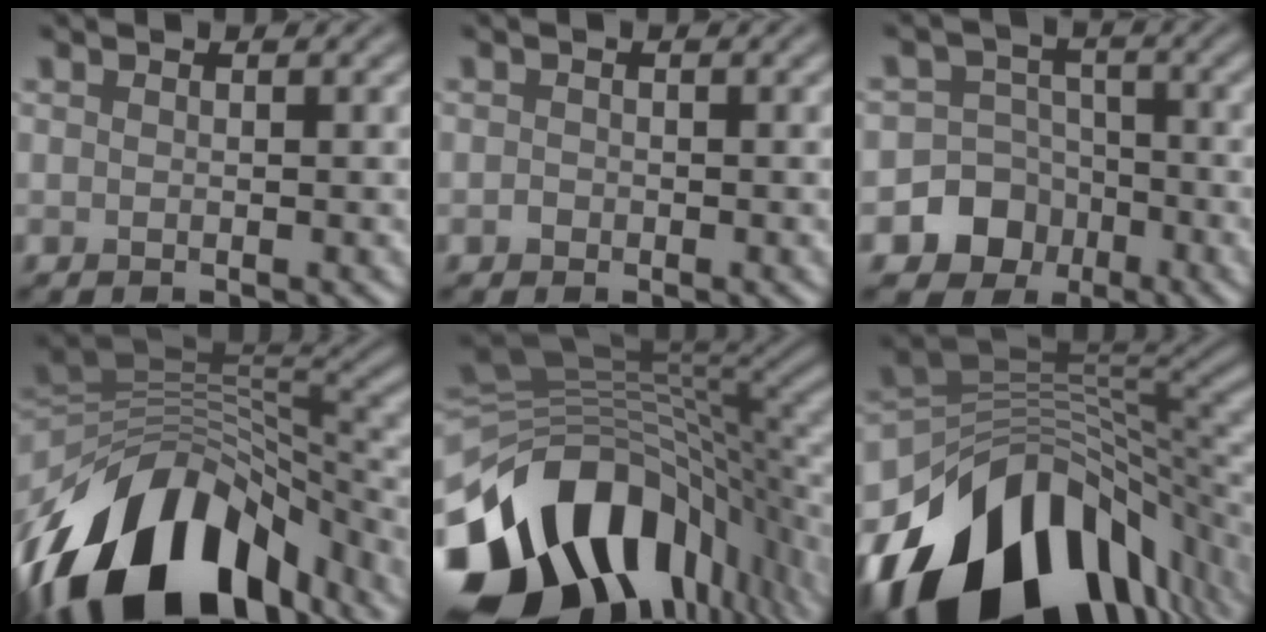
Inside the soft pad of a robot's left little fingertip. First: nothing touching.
{"total": 0.6, "force": [-0.4, 0.5, 0.2], "torque": [-0.002, -0.002, -0.008]}
{"total": 7.5, "force": [-3.6, 6.5, 1.2], "torque": [-0.003, -0.006, -0.089]}
{"total": 16.0, "force": [-9.1, 9.3, 9.2], "torque": [-0.168, 0.005, -0.148]}
{"total": 16.7, "force": [-7.3, 10.5, 10.7], "torque": [-0.202, -0.003, -0.118]}
{"total": 16.9, "force": [-8.3, 10.6, 10.2], "torque": [-0.203, -0.015, -0.133]}